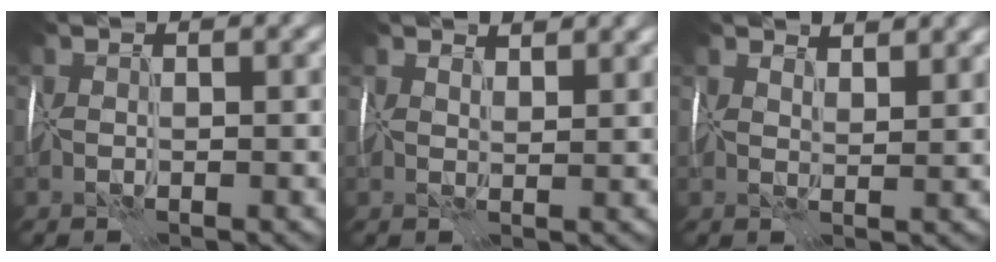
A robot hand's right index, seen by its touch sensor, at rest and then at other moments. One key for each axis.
{"total": 3.0, "fx": 2.8, "fy": 0.6, "fz": 1.1, "tx": -0.016, "ty": -0.001, "tz": 0.032}
{"total": 3.7, "fx": 3.3, "fy": 0.8, "fz": 1.4, "tx": -0.019, "ty": 0.000, "tz": 0.038}